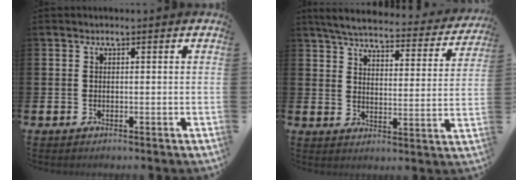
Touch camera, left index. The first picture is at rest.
{"total": 5.4, "force": [5.0, 0.9, 1.9], "torque": [-0.053, -0.036, 0.080]}